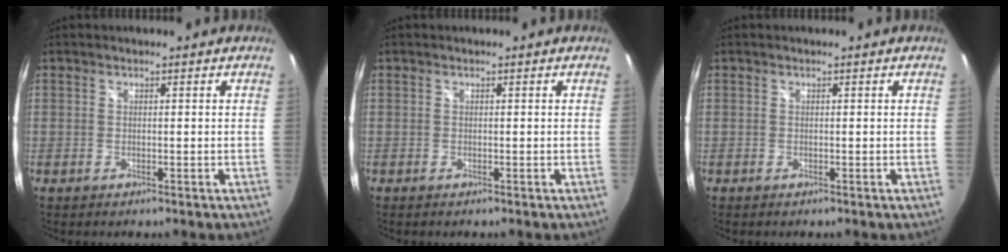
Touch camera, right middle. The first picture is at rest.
{"total": 0.0}
{"total": 0.0}